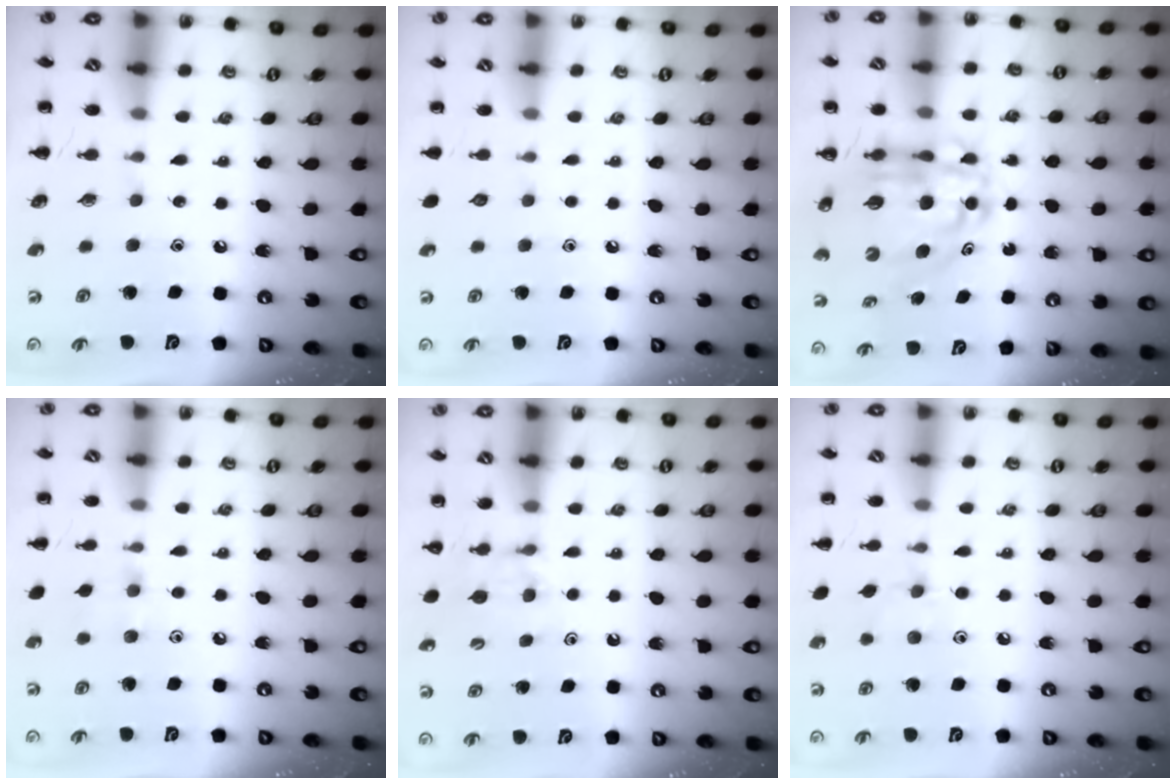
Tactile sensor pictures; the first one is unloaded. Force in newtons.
{"total": 0.0}
{"total": 10.2, "press": 9.8, "slide": 3.1}
{"total": 5.2, "press": 4.9, "slide": 1.7}
{"total": 5.3, "press": 5.1, "slide": 1.5}
{"total": 6.4, "press": 6.2, "slide": 1.6}